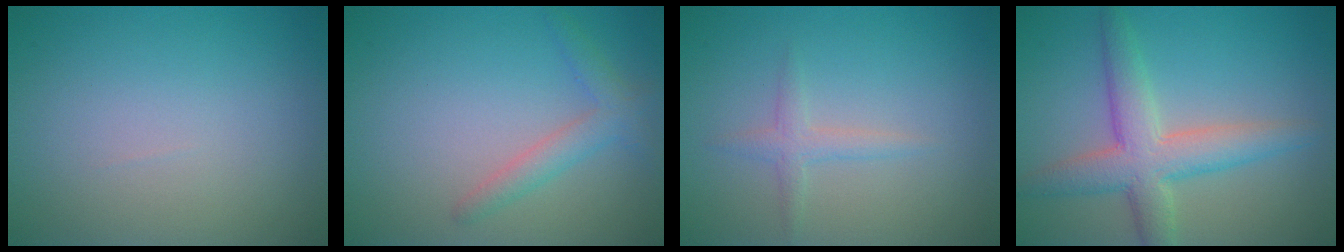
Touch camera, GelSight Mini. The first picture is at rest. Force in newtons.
{"total": 2.3, "press": 2.3, "slide": 0.1}
{"total": 1.5, "press": 1.5, "slide": 0.1}
{"total": 5.3, "press": 5.3, "slide": 0.3}